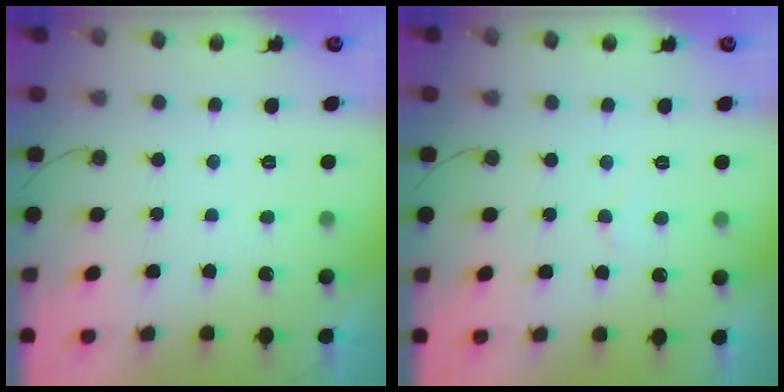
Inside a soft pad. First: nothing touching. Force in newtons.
{"total": 2.4, "press": 2.4, "slide": 0.2}